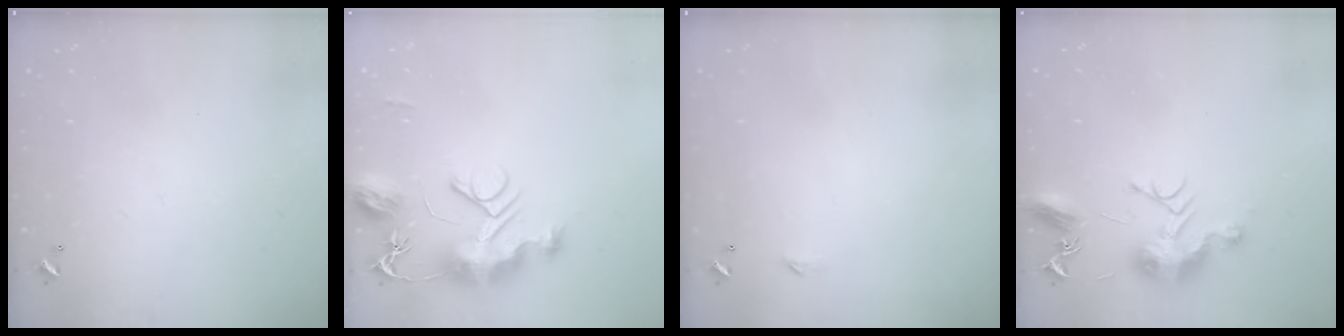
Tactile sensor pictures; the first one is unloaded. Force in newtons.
{"total": 11.5, "press": 11.5, "slide": 1.2}
{"total": 2.3, "press": 2.3, "slide": 0.4}
{"total": 9.6, "press": 9.6, "slide": 0.4}